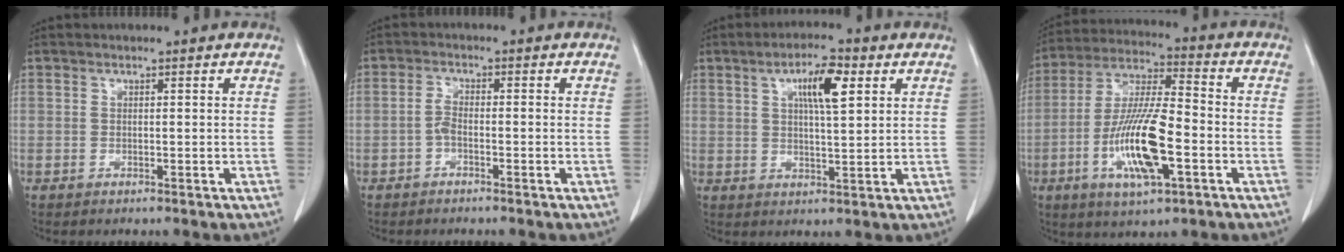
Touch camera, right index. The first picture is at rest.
{"total": 2.0, "force": [-1.0, 0.6, 1.6], "torque": [-0.031, 0.004, -0.023]}
{"total": 7.3, "force": [2.6, 1.5, 6.7], "torque": [-0.117, 0.011, 0.041]}
{"total": 14.5, "force": [-4.5, 3.0, 13.5], "torque": [-0.270, -0.005, -0.080]}